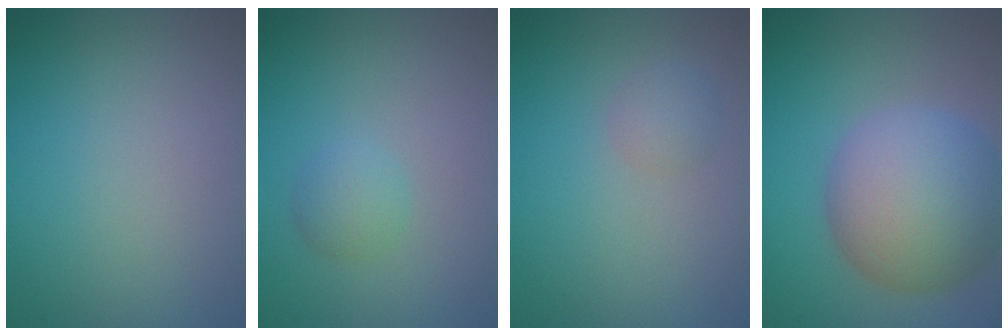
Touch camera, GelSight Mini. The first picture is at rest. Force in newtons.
{"total": 1.6, "press": 1.6, "slide": 0.0}
{"total": 1.4, "press": 1.4, "slide": 0.1}
{"total": 9.7, "press": 9.7, "slide": 0.5}